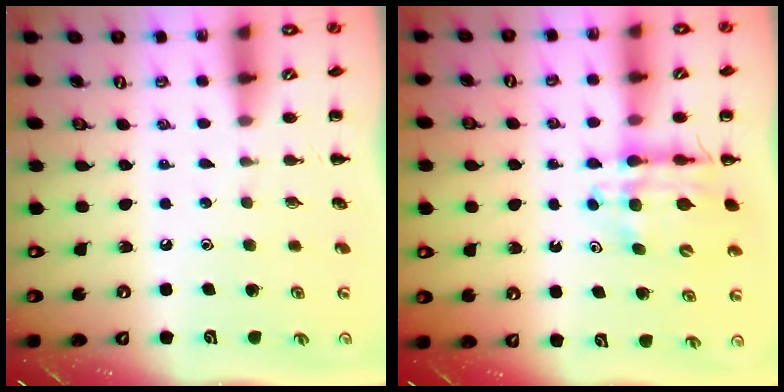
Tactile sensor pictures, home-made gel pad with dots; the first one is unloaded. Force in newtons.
{"total": 11.0, "press": 10.5, "slide": 3.2}